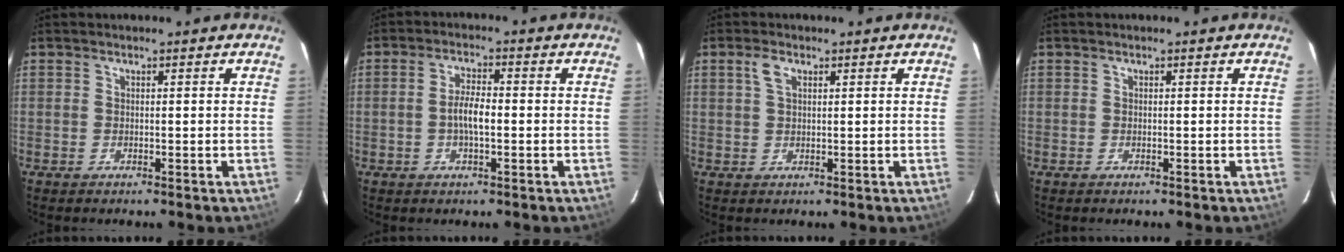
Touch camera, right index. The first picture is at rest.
{"total": 4.3, "force": [-0.8, 1.2, 4.1], "torque": [-0.080, 0.006, -0.015]}
{"total": 2.5, "force": [1.2, 1.3, 1.8], "torque": [-0.037, 0.006, 0.023]}
{"total": 0.0}